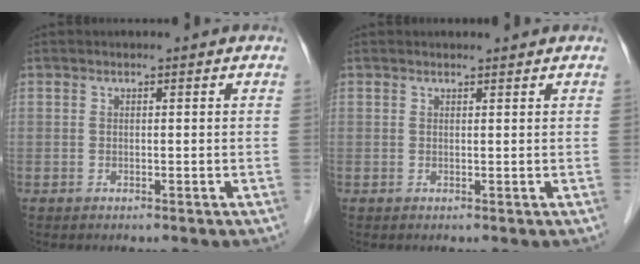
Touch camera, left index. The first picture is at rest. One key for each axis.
{"total": 1.2, "fx": 1.2, "fy": 0.0, "fz": 0.1, "tx": -0.007, "ty": 0.005, "tz": 0.019}